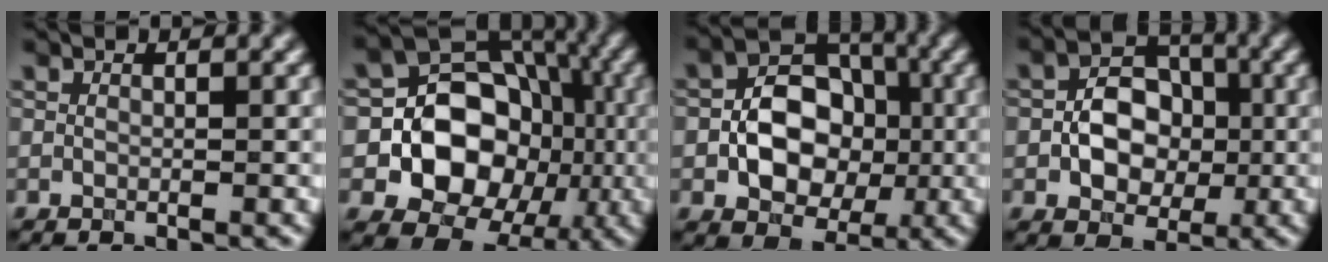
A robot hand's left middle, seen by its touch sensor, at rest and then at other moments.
{"total": 12.6, "force": [-1.9, 10.6, 6.5], "torque": [-0.074, -0.004, -0.058]}
{"total": 7.4, "force": [-1.2, 5.4, 5.0], "torque": [-0.069, 0.007, -0.023]}
{"total": 5.7, "force": [-0.8, 4.1, 3.8], "torque": [-0.052, 0.005, -0.017]}